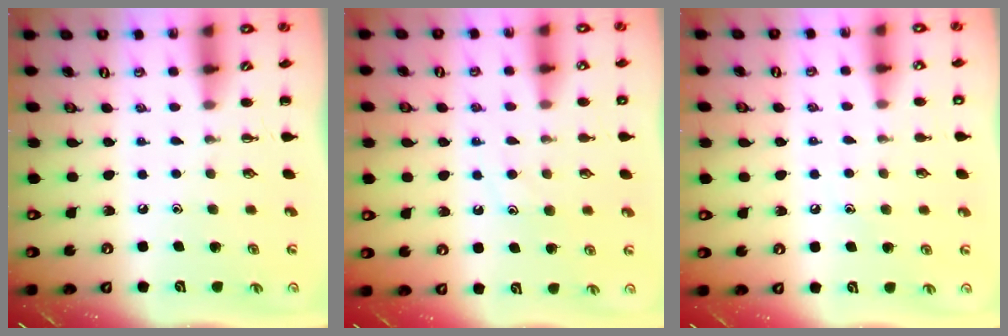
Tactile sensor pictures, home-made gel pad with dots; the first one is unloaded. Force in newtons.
{"total": 9.5, "press": 9.5, "slide": 0.7}
{"total": 6.6, "press": 6.4, "slide": 1.6}